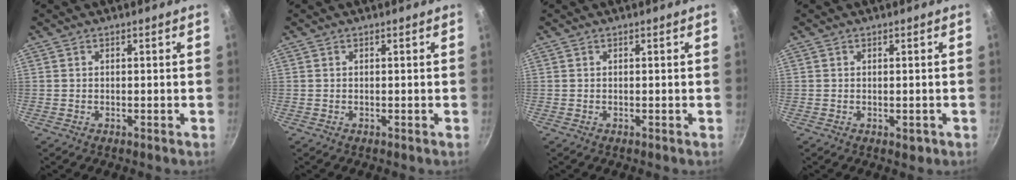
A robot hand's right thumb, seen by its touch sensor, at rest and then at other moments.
{"total": 0.0}
{"total": 0.0}
{"total": 1.7, "force": [-0.5, 1.0, 1.2], "torque": [-0.013, -0.002, -0.007]}